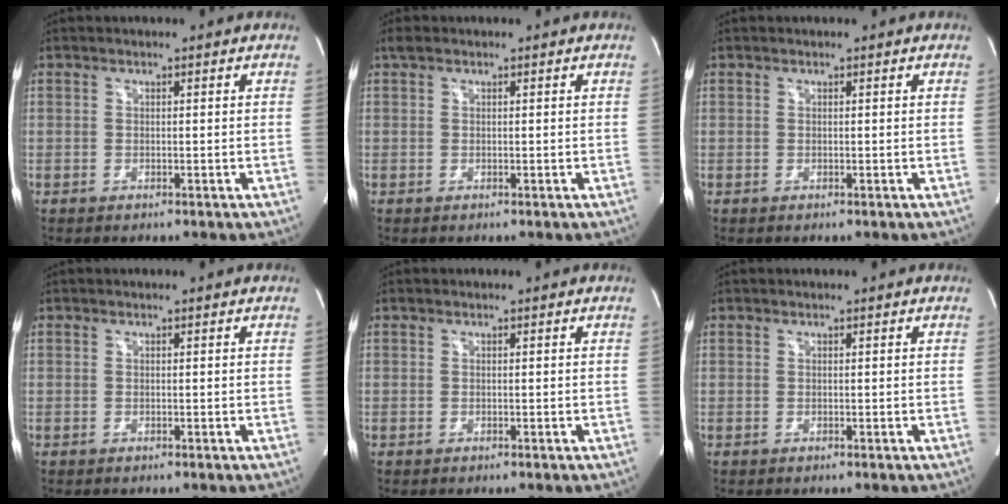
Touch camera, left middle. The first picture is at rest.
{"total": 1.0, "force": [0.7, 0.5, 0.5], "torque": [-0.014, 0.012, 0.014]}
{"total": 0.0}
{"total": 0.0}
{"total": 0.0}
{"total": 0.0}